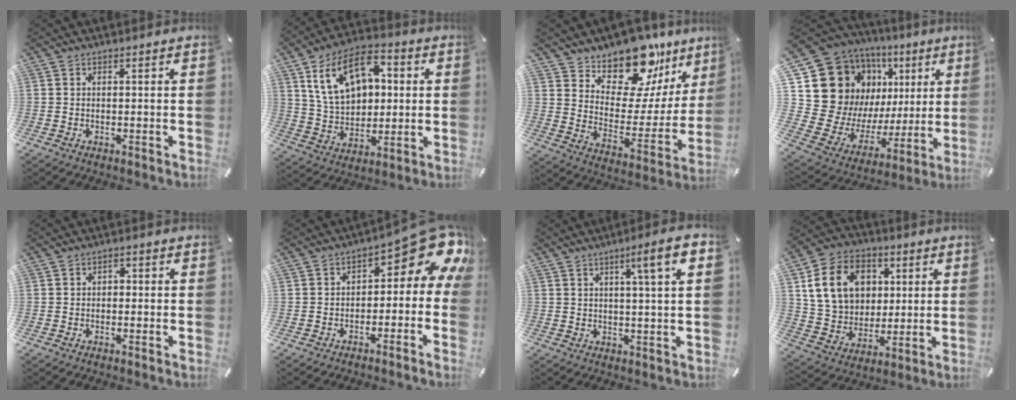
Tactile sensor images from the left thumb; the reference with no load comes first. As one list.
[{"total": 15.8, "force": [5.7, 11.1, 9.6], "torque": [-0.192, -0.002, 0.105]}, {"total": 16.2, "force": [13.7, 7.5, 4.4], "torque": [-0.062, -0.138, 0.236]}, {"total": 21.9, "force": [8.4, 17.2, 10.5], "torque": [-0.180, -0.076, 0.187]}, {"total": 1.2, "force": [-0.5, 0.9, 0.5], "torque": [-0.012, 0.007, -0.014]}, {"total": 10.9, "force": [4.5, 5.4, 8.4], "torque": [-0.104, -0.044, 0.072]}, {"total": 8.1, "force": [3.2, 0.6, 7.5], "torque": [-0.123, -0.004, 0.045]}, {"total": 15.7, "force": [3.6, 13.2, 7.7], "torque": [-0.148, 0.009, 0.075]}]